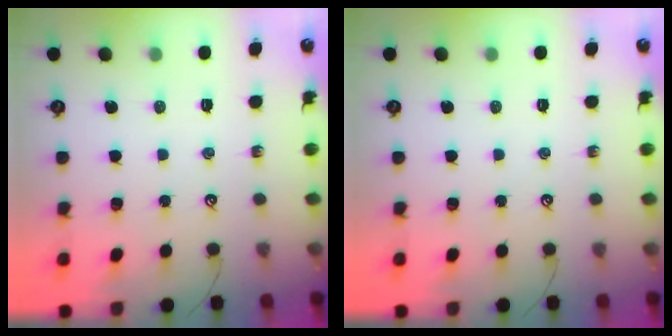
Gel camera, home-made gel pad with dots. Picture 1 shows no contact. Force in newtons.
{"total": 0.0}